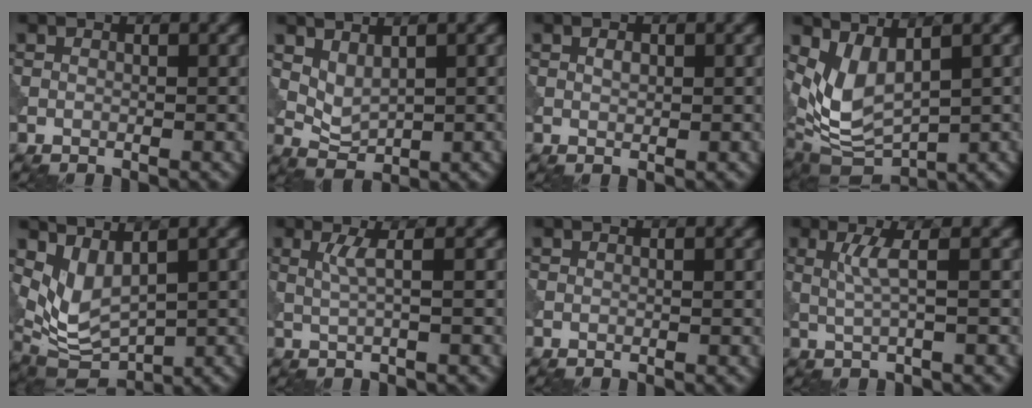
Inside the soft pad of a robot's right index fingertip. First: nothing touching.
{"total": 2.5, "force": [1.1, 1.3, 1.8], "torque": [-0.041, -0.012, 0.029]}
{"total": 0.7, "force": [0.1, 0.4, 0.6], "torque": [-0.014, -0.002, 0.002]}
{"total": 5.9, "force": [1.7, 3.2, 4.7], "torque": [-0.112, -0.020, 0.040]}
{"total": 4.9, "force": [1.7, 2.5, 3.8], "torque": [-0.091, -0.022, 0.044]}
{"total": 2.1, "force": [0.3, 0.4, 2.0], "torque": [-0.043, -0.004, 0.005]}
{"total": 0.0}
{"total": 2.4, "force": [0.3, 0.4, 2.4], "torque": [-0.052, -0.003, 0.007]}